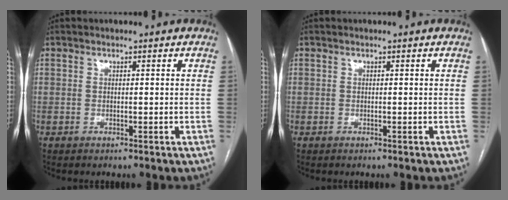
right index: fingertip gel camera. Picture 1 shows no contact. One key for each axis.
{"total": 0.0}